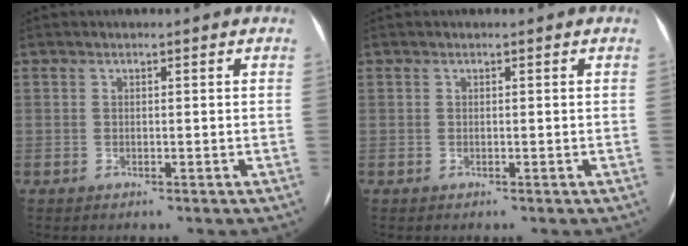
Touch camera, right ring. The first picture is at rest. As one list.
[{"total": 0.0}]